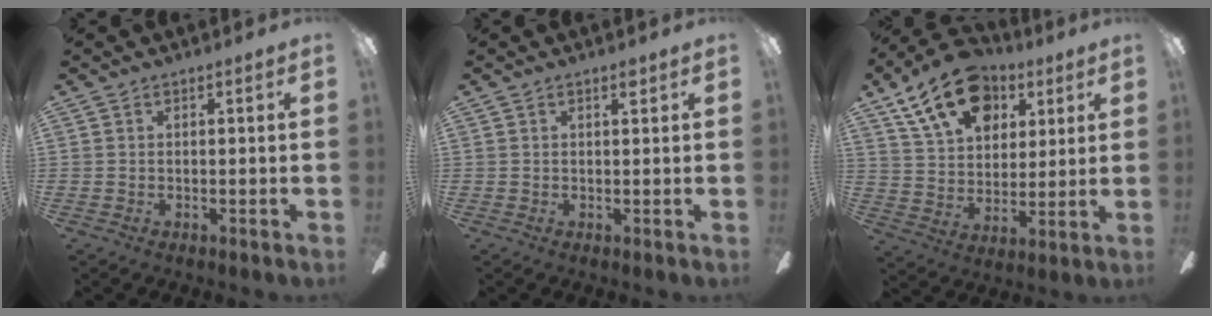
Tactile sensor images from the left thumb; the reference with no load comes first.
{"total": 1.4, "force": [1.0, 0.6, 0.7], "torque": [0.001, -0.006, 0.015]}
{"total": 18.4, "force": [10.3, 11.8, 9.6], "torque": [-0.160, -0.036, 0.187]}